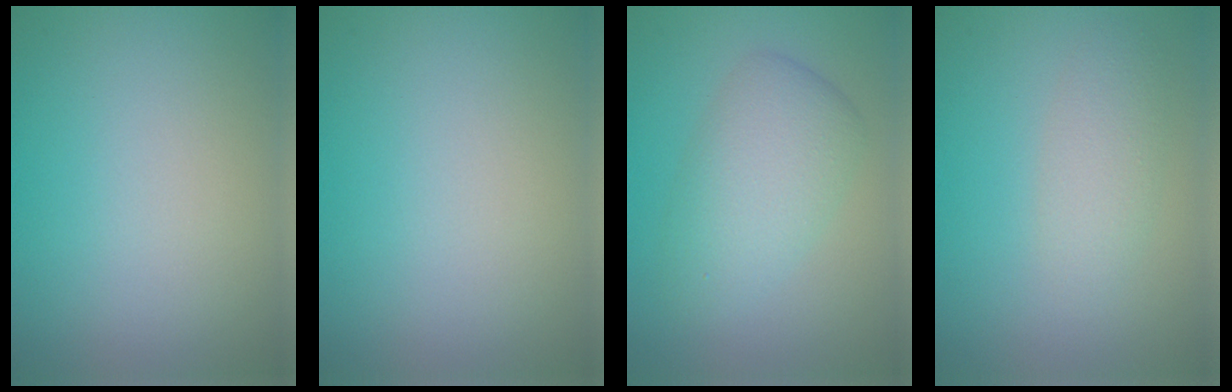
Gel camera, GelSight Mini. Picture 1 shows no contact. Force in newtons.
{"total": 0.0}
{"total": 4.6, "press": 4.6, "slide": 0.1}
{"total": 2.3, "press": 2.3, "slide": 0.1}